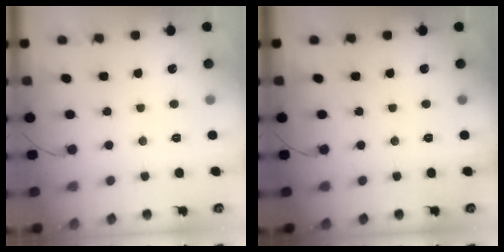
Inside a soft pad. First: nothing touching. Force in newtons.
{"total": 0.0}